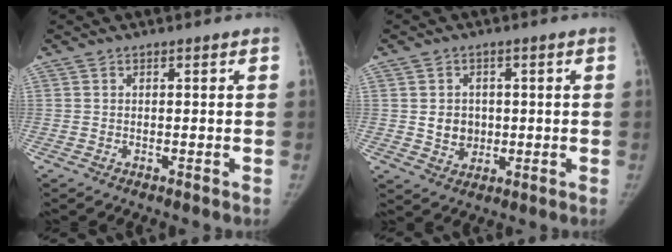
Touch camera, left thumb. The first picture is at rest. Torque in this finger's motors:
{"motor_torque": [0.61, 0.55, 0.53, -0.40, 0.16]}